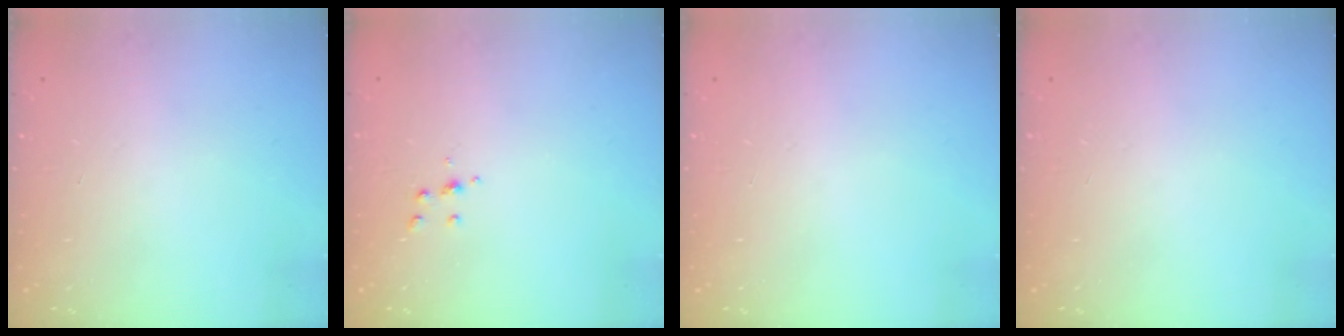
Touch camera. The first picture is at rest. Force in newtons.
{"total": 3.3, "press": 3.3, "slide": 0.4}
{"total": 0.0}
{"total": 0.0}